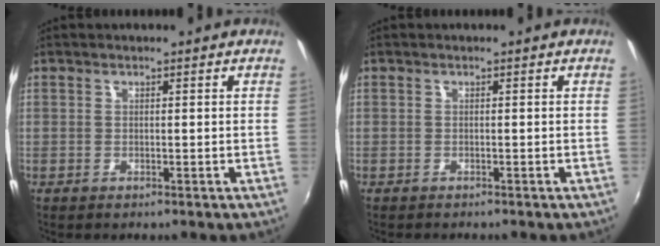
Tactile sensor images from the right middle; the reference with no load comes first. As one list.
[{"total": 0.6, "force": [-0.6, 0.2, 0.1], "torque": [-0.002, -0.004, -0.012]}]